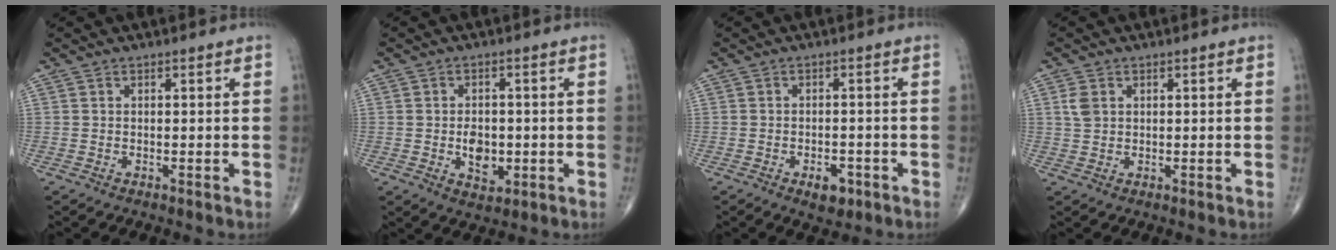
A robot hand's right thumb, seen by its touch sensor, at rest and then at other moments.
{"total": 5.8, "force": [-0.8, 3.9, 4.2], "torque": [-0.048, -0.002, -0.008]}
{"total": 3.9, "force": [-1.9, 2.2, 2.5], "torque": [-0.025, 0.007, -0.024]}
{"total": 2.8, "force": [0.9, 2.0, 1.7], "torque": [-0.033, 0.002, 0.021]}